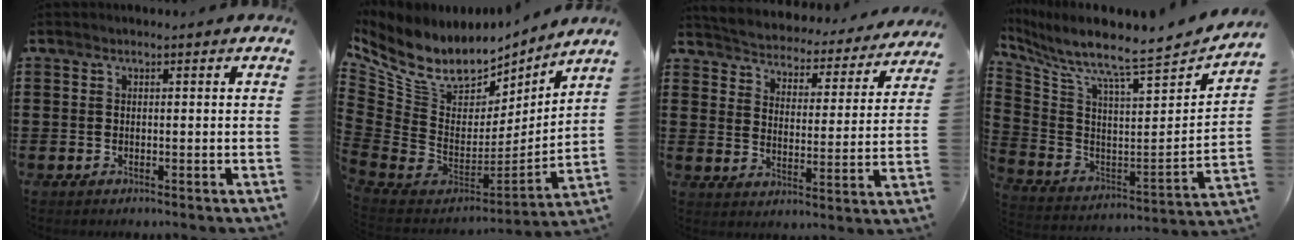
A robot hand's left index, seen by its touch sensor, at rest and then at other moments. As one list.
[{"total": 10.6, "force": [7.2, 5.8, 5.1], "torque": [-0.143, -0.059, 0.127]}, {"total": 3.3, "force": [3.3, 0.0, -0.3], "torque": [-0.018, -0.034, 0.046]}, {"total": 6.4, "force": [5.9, -0.9, 2.3], "torque": [-0.070, -0.081, 0.084]}]